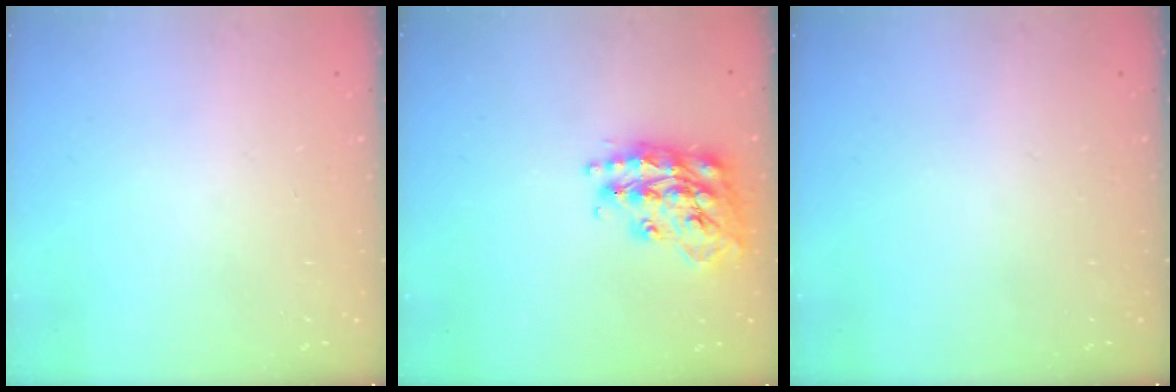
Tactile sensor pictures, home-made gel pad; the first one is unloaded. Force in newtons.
{"total": 19.7, "press": 19.7, "slide": 1.7}
{"total": 0.0}